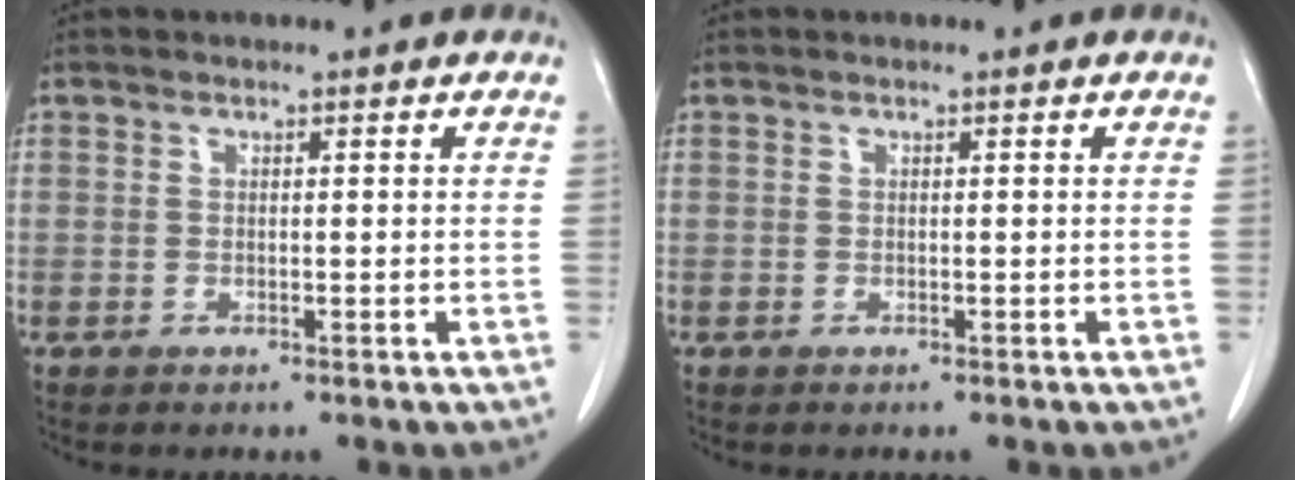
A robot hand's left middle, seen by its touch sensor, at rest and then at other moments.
{"total": 0.0}